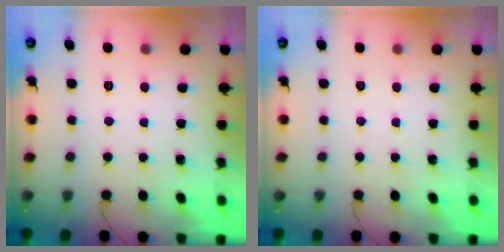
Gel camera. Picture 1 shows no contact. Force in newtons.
{"total": 0.0}